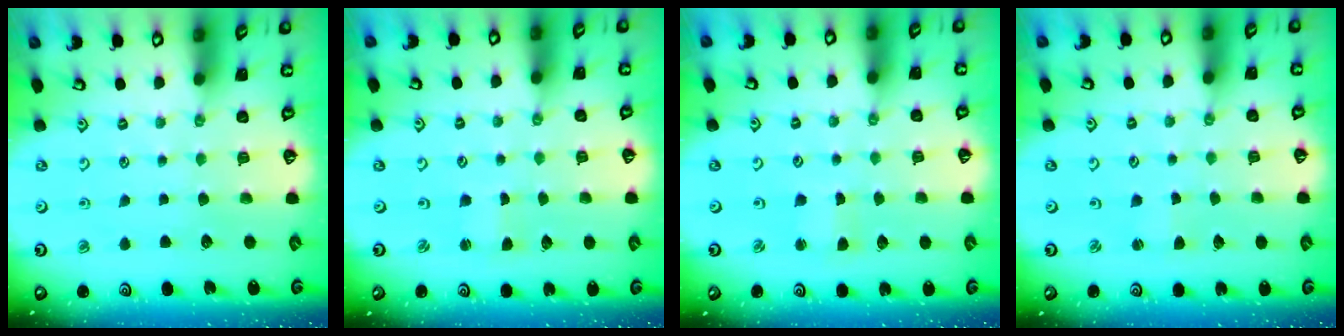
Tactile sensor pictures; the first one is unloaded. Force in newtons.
{"total": 0.9, "press": 0.9, "slide": 0.0}
{"total": 2.8, "press": 2.8, "slide": 0.2}
{"total": 1.5, "press": 1.4, "slide": 0.2}